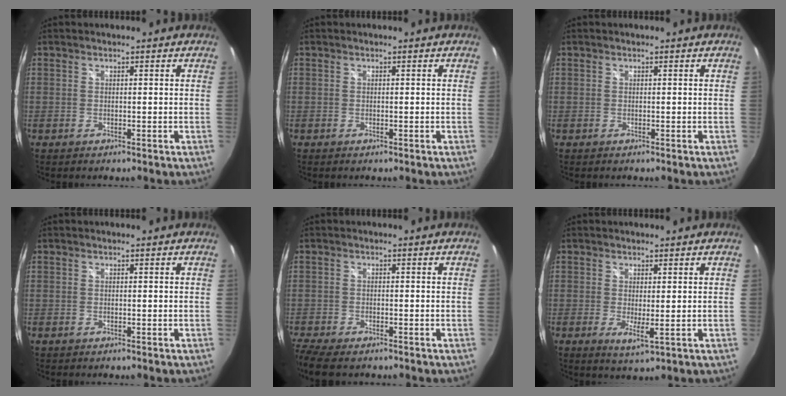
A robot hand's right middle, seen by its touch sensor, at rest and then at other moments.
{"total": 0.0}
{"total": 0.0}
{"total": 0.0}
{"total": 7.6, "force": [-5.9, 1.9, 4.3], "torque": [-0.112, -0.039, -0.113]}
{"total": 3.1, "force": [0.2, 0.1, 3.1], "torque": [-0.054, -0.012, 0.004]}